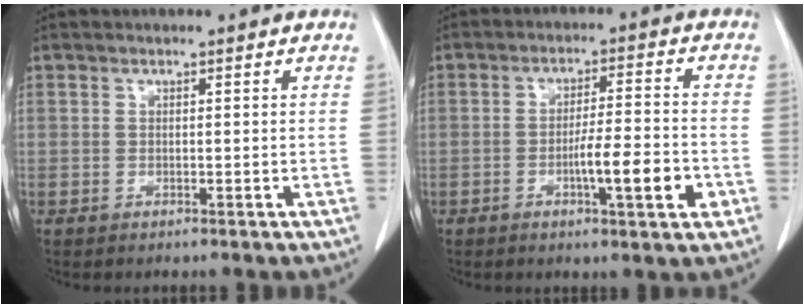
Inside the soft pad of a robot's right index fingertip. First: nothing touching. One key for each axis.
{"total": 9.0, "fx": -3.0, "fy": 1.2, "fz": 8.4, "tx": -0.133, "ty": 0.004, "tz": -0.045}